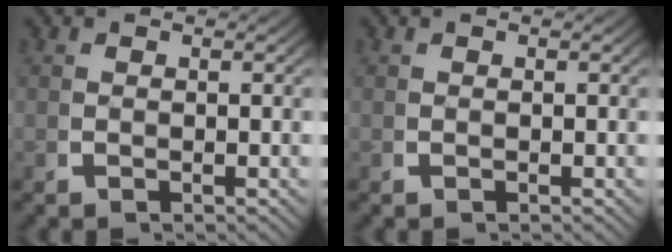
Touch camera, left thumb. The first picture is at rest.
{"total": 0.0}